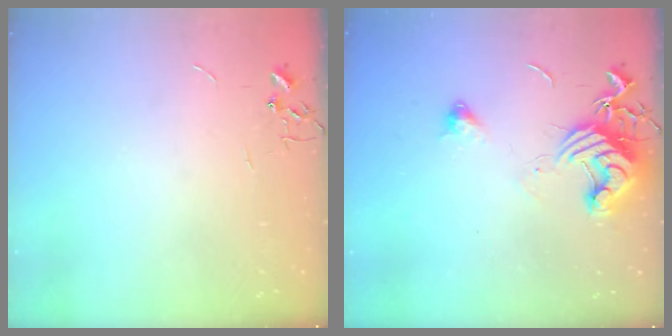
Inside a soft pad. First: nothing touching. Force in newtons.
{"total": 12.7, "press": 12.6, "slide": 1.6}